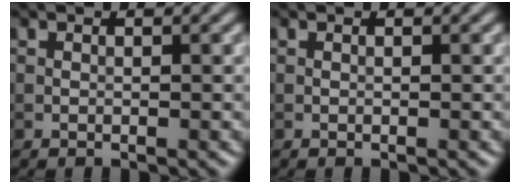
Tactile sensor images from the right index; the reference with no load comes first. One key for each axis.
{"total": 0.0}